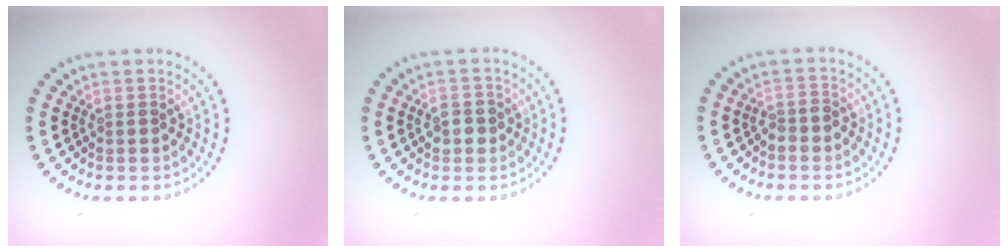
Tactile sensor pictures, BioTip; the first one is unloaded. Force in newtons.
{"total": 1.7, "press": 1.7, "slide": 0.3}
{"total": 1.5, "press": 1.3, "slide": 0.8}